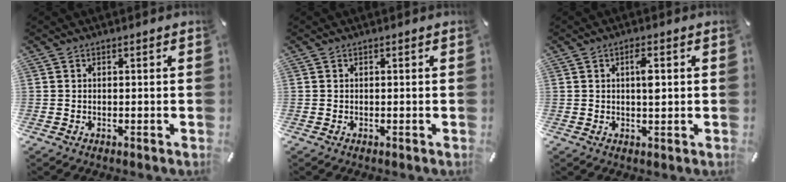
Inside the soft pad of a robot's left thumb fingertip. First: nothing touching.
{"total": 0.0}
{"total": 4.0, "force": [0.8, 1.3, 3.7], "torque": [-0.060, 0.000, 0.007]}